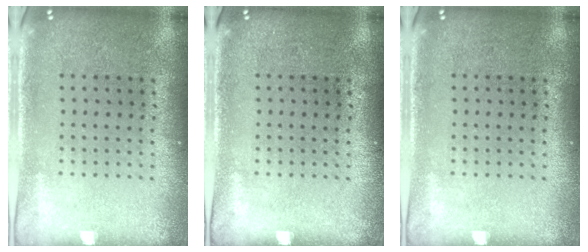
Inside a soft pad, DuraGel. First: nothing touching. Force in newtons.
{"total": 0.0}
{"total": 0.0}